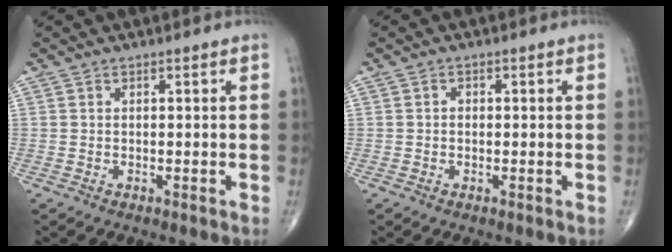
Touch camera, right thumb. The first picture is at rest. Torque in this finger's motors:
{"motor_torque": [-0.38, 0.12, 0.23, 0.14, 0.00]}